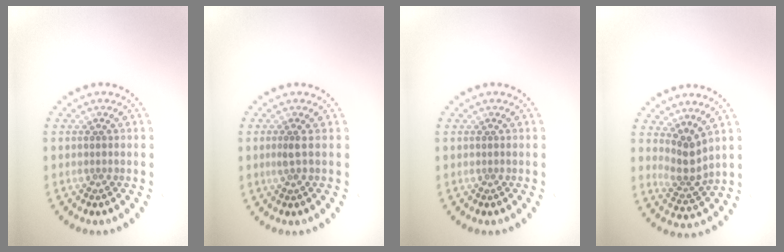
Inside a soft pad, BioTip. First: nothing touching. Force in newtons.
{"total": 0.9, "press": 0.5, "slide": 0.7}
{"total": 0.0}
{"total": 2.8, "press": 1.9, "slide": 2.0}